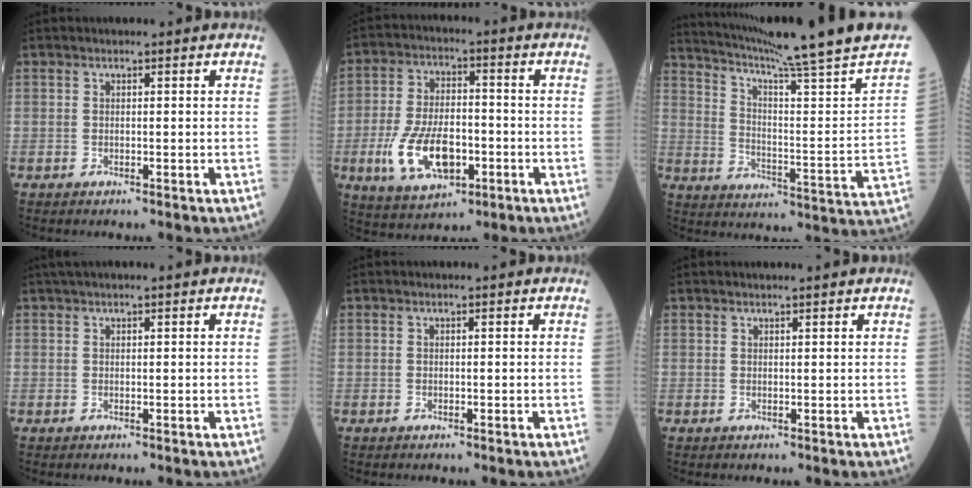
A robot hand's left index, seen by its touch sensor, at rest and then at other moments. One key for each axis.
{"total": 11.7, "fx": -3.8, "fy": 5.8, "fz": 9.4, "tx": -0.196, "ty": 0.000, "tz": -0.061}
{"total": 21.7, "fx": 18.2, "fy": -3.4, "fz": 11.3, "tx": -0.190, "ty": -0.075, "tz": 0.256}
{"total": 1.6, "fx": 1.2, "fy": -0.2, "fz": 1.0, "tx": -0.019, "ty": 0.021, "tz": 0.025}
{"total": 0.0}
{"total": 1.4, "fx": 1.3, "fy": -0.3, "fz": 0.4, "tx": -0.009, "ty": 0.005, "tz": 0.024}